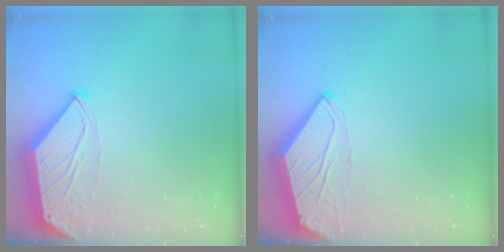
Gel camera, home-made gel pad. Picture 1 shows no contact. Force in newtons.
{"total": 0.0}